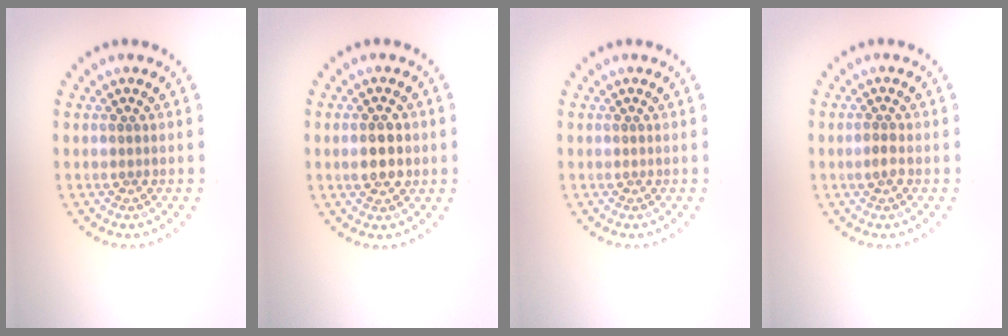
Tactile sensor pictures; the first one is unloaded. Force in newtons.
{"total": 2.9, "press": 2.9, "slide": 0.2}
{"total": 0.0}
{"total": 1.1, "press": 1.1, "slide": 0.2}